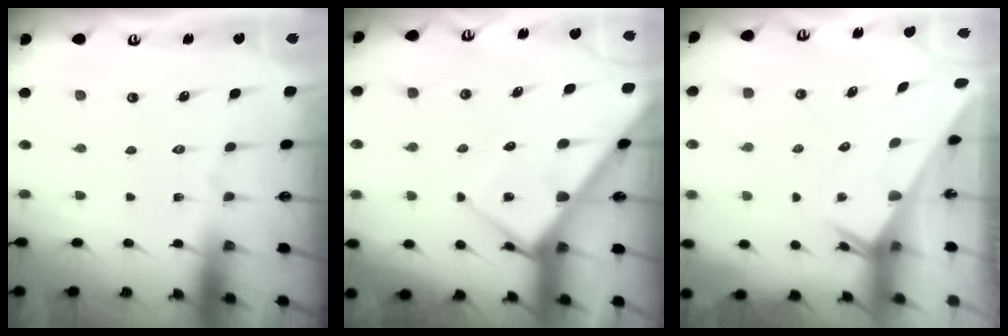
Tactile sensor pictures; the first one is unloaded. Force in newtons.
{"total": 6.8, "press": 6.8, "slide": 0.7}
{"total": 2.5, "press": 2.5, "slide": 0.1}